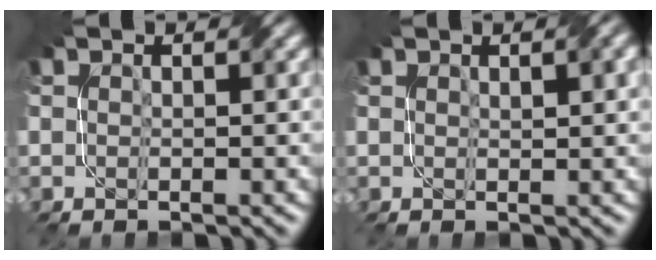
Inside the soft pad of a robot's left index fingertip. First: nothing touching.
{"total": 2.0, "force": [0.9, 0.5, 1.7], "torque": [-0.022, 0.002, 0.018]}